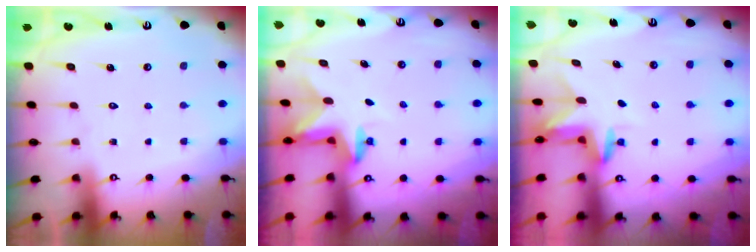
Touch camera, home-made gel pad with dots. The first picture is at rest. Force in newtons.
{"total": 2.3, "press": 2.3, "slide": 0.4}
{"total": 3.4, "press": 3.3, "slide": 0.3}